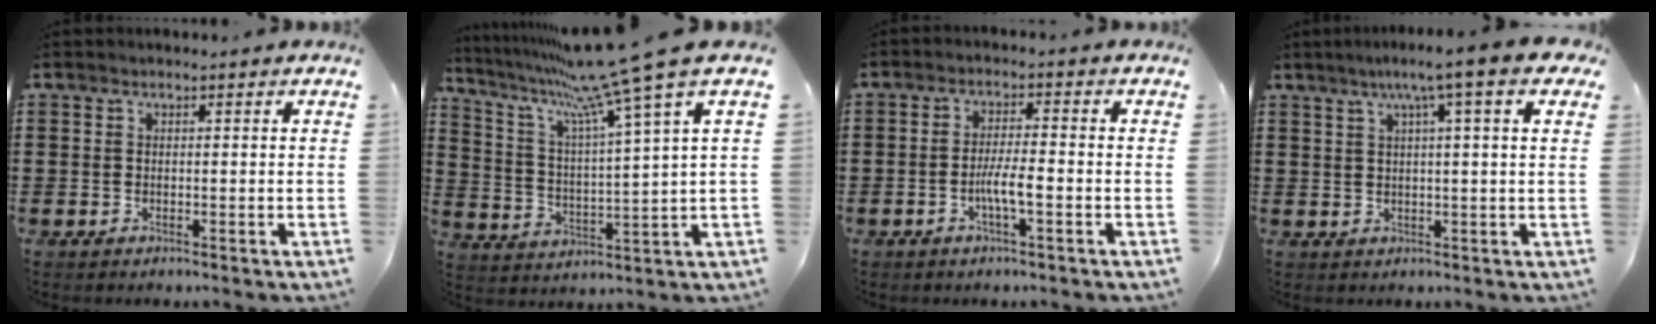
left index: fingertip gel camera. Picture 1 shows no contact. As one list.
[{"total": 12.3, "force": [9.6, -1.1, 7.7], "torque": [-0.174, -0.057, 0.153]}, {"total": 4.4, "force": [-1.6, 0.6, 4.0], "torque": [-0.084, -0.003, -0.033]}, {"total": 6.8, "force": [3.3, -0.2, 6.0], "torque": [-0.121, 0.003, 0.051]}]